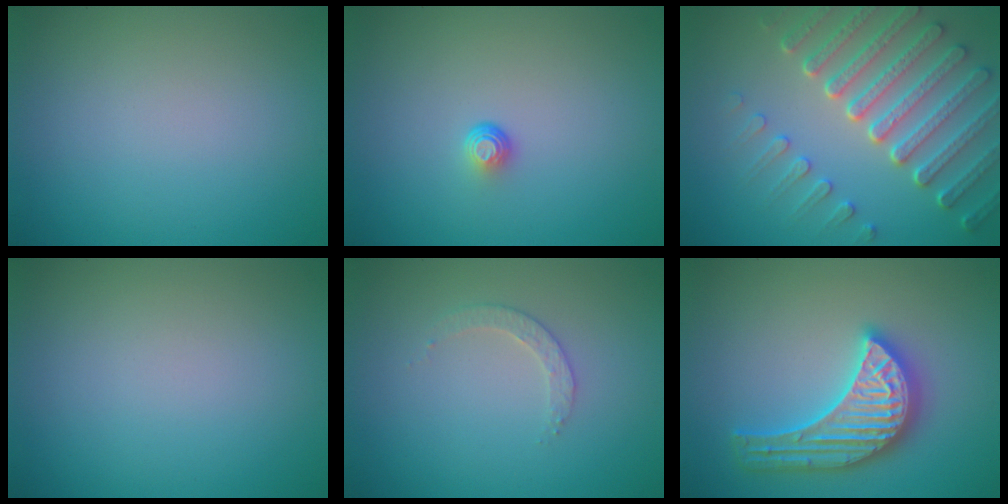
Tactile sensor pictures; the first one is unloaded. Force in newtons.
{"total": 1.0, "press": 0.6, "slide": 0.8}
{"total": 7.5, "press": 5.5, "slide": 5.0}
{"total": 0.0}
{"total": 1.6, "press": 1.5, "slide": 0.3}
{"total": 5.7, "press": 5.6, "slide": 0.6}